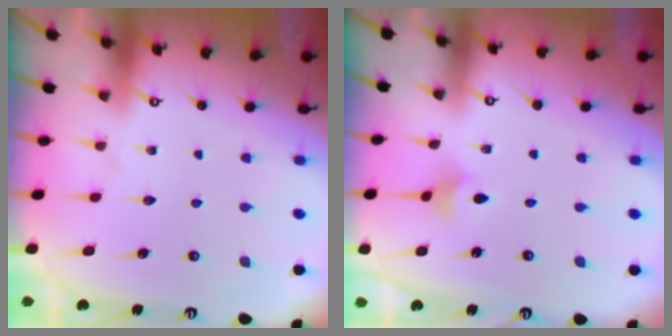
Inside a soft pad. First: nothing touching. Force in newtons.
{"total": 2.5, "press": 2.4, "slide": 0.6}